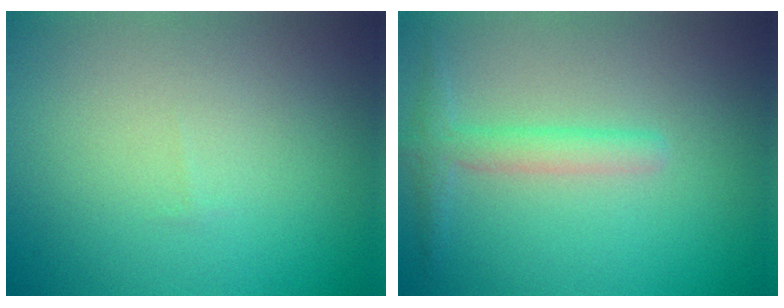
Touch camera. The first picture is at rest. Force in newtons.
{"total": 2.2, "press": 2.2, "slide": 0.1}